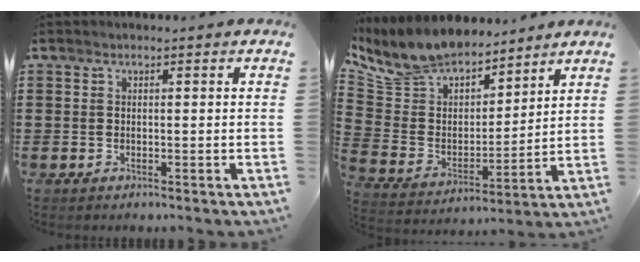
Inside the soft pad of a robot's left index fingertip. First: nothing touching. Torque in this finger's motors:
{"motor_torque": [2.14, 0.00, 0.32, 0.16]}